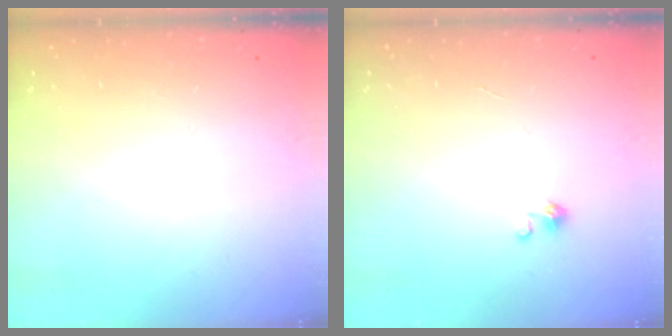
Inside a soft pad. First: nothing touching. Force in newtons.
{"total": 1.3, "press": 1.3, "slide": 0.1}